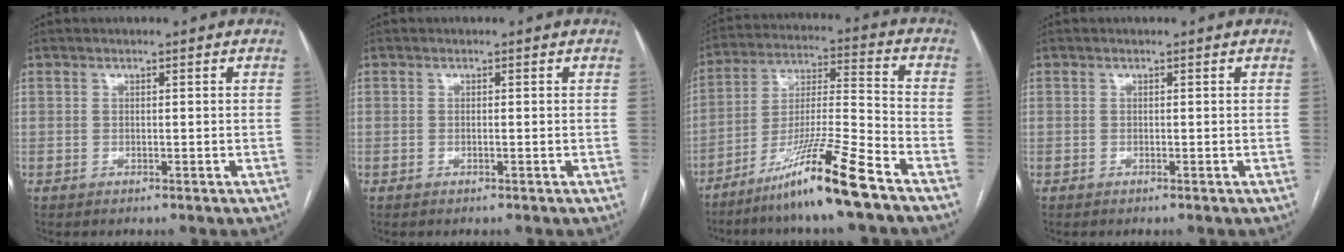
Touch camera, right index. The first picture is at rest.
{"total": 0.0}
{"total": 14.7, "force": [-10.2, -1.3, 10.6], "torque": [-0.198, -0.022, -0.183]}
{"total": 0.0}